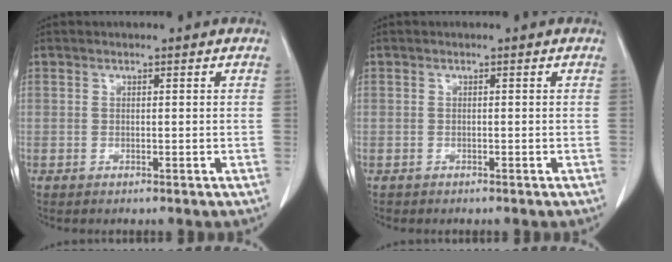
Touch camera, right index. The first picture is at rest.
{"total": 0.6, "force": [-0.3, 0.5, -0.1], "torque": [-0.005, 0.004, -0.005]}